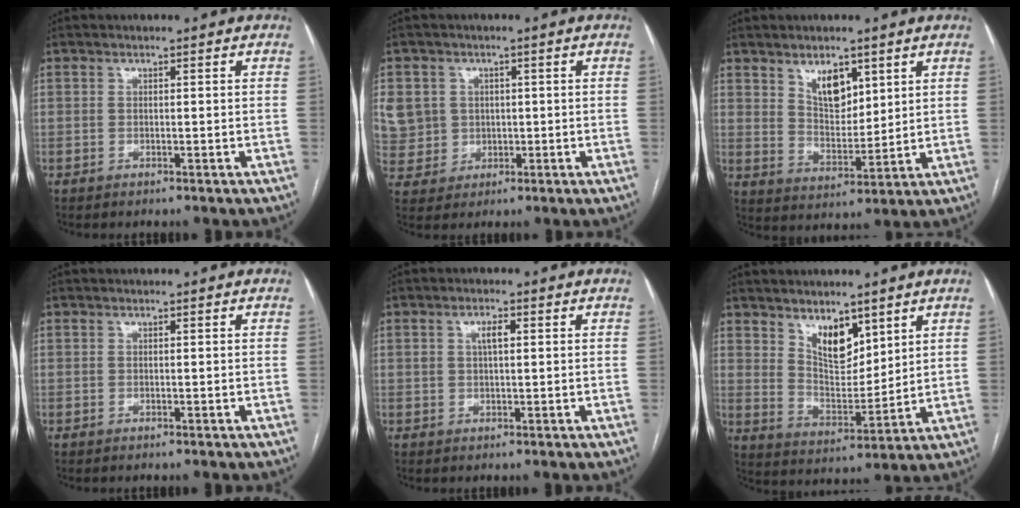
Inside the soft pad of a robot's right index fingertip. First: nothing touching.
{"total": 9.4, "force": [1.3, 9.1, 2.1], "torque": [-0.068, 0.033, 0.047]}
{"total": 6.7, "force": [3.8, 3.4, 4.2], "torque": [-0.076, -0.004, 0.077]}
{"total": 0.0}
{"total": 2.4, "force": [0.6, 1.0, 2.1], "torque": [-0.041, 0.011, 0.012]}
{"total": 7.8, "force": [5.0, 3.6, 4.9], "torque": [-0.086, -0.008, 0.100]}